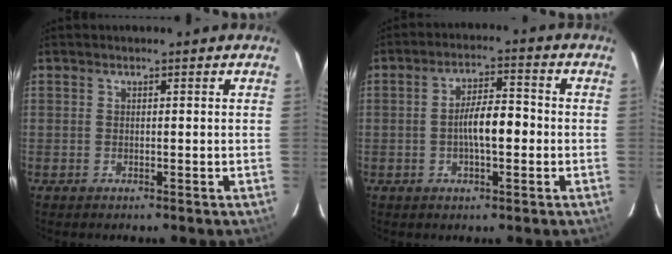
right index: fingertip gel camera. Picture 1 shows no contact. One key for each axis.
{"total": 6.6, "fx": -1.2, "fy": 2.0, "fz": 6.2, "tx": -0.108, "ty": 0.009, "tz": -0.018}